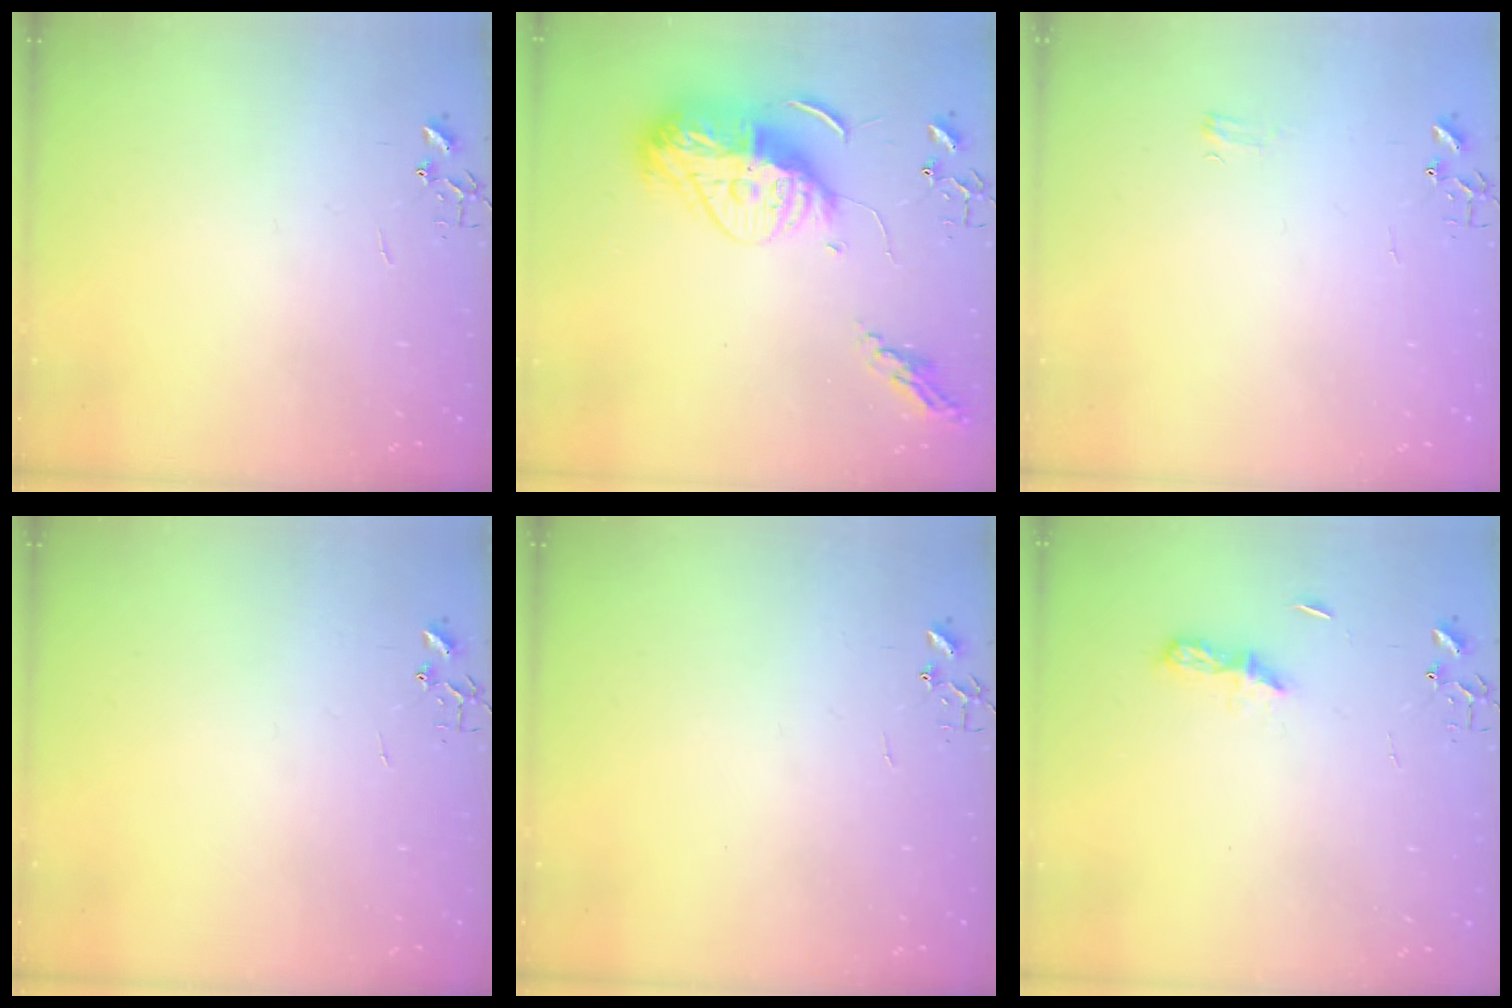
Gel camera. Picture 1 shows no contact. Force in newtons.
{"total": 17.4, "press": 17.3, "slide": 1.9}
{"total": 3.9, "press": 3.8, "slide": 0.5}
{"total": 0.0}
{"total": 0.0}
{"total": 5.6, "press": 5.6, "slide": 0.7}